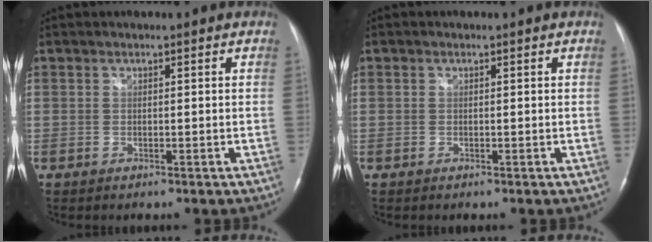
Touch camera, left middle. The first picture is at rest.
{"total": 0.0}